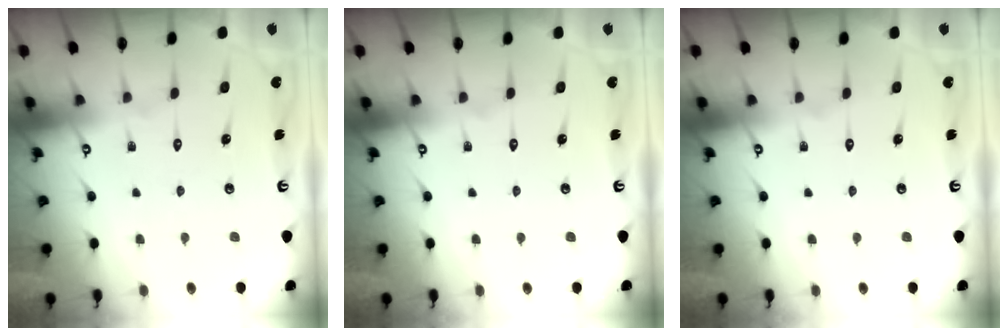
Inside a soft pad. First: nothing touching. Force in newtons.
{"total": 0.0}
{"total": 0.0}